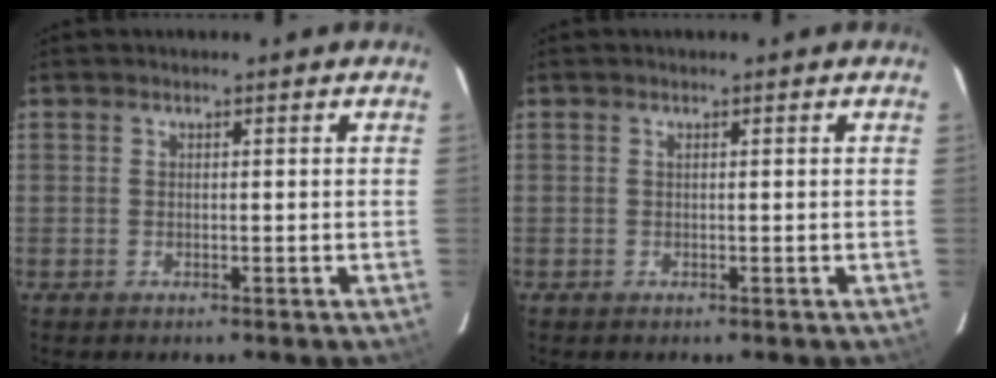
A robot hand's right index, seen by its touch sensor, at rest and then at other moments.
{"total": 0.0}